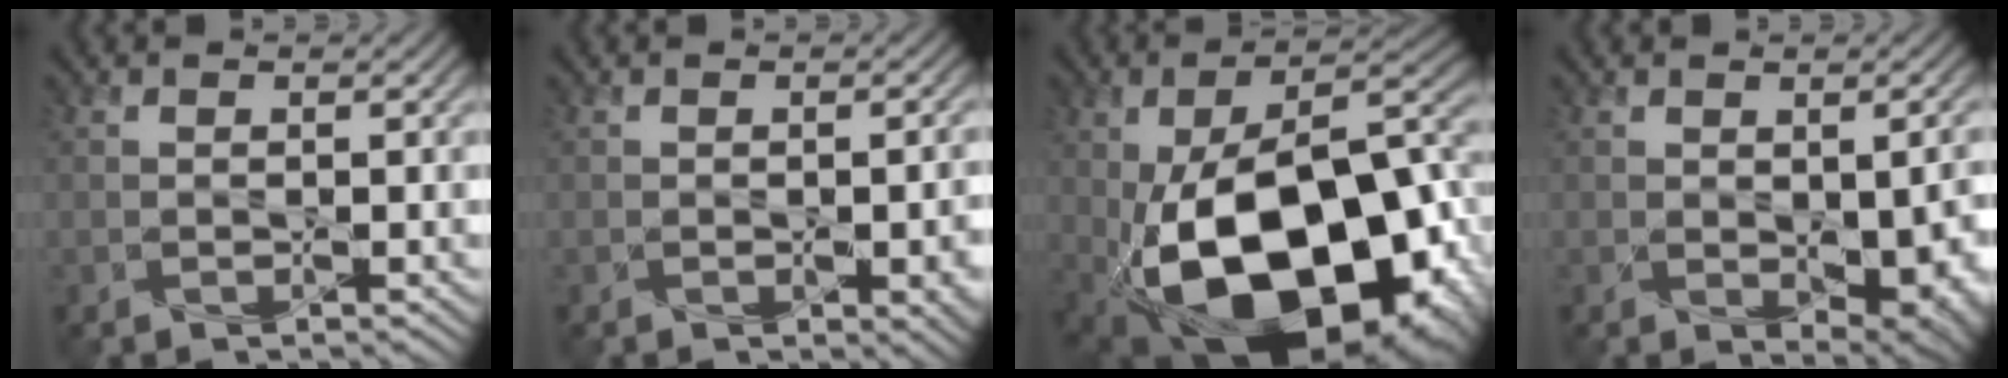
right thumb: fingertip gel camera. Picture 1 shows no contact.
{"total": 2.8, "force": [-0.9, 1.4, 2.2], "torque": [-0.028, -0.006, -0.011]}
{"total": 22.0, "force": [-6.3, 11.8, 17.4], "torque": [-0.293, -0.040, -0.072]}
{"total": 6.7, "force": [-1.3, 3.7, 5.5], "torque": [-0.090, -0.027, 0.000]}